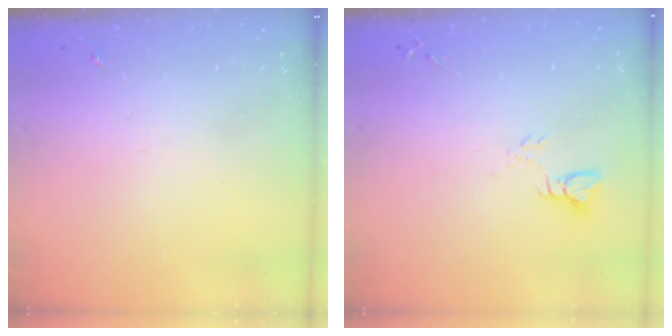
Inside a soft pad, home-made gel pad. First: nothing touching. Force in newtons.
{"total": 2.8, "press": 2.8, "slide": 0.2}